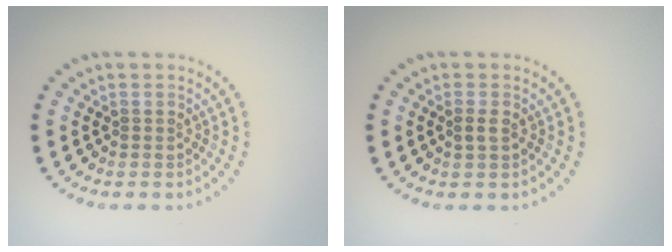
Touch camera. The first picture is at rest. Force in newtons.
{"total": 1.0, "press": 1.0, "slide": 0.2}